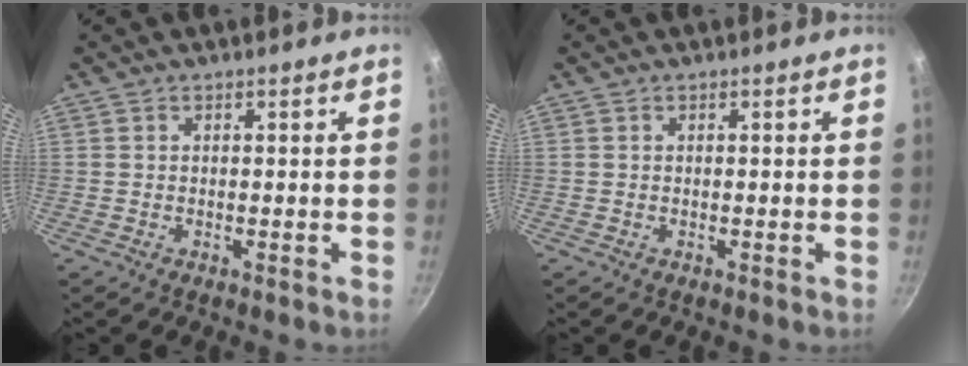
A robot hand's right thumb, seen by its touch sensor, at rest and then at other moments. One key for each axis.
{"total": 0.0}